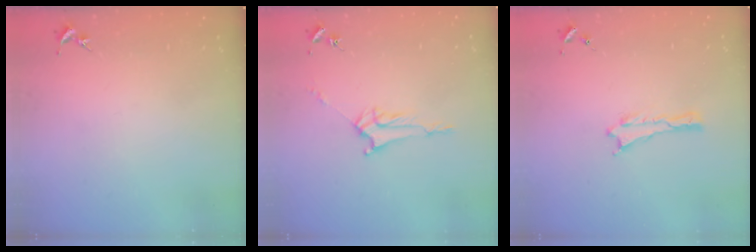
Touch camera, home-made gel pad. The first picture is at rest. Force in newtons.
{"total": 3.0, "press": 3.0, "slide": 0.3}
{"total": 0.0}